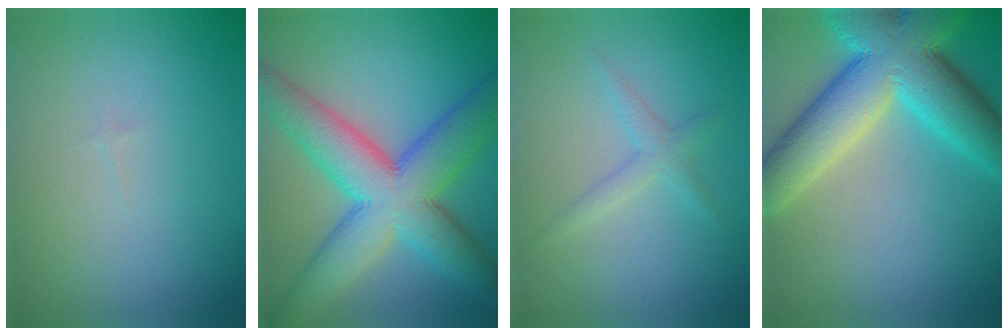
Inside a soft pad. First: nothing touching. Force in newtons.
{"total": 10.7, "press": 10.7, "slide": 0.4}
{"total": 1.7, "press": 1.7, "slide": 0.1}
{"total": 11.3, "press": 11.3, "slide": 0.5}